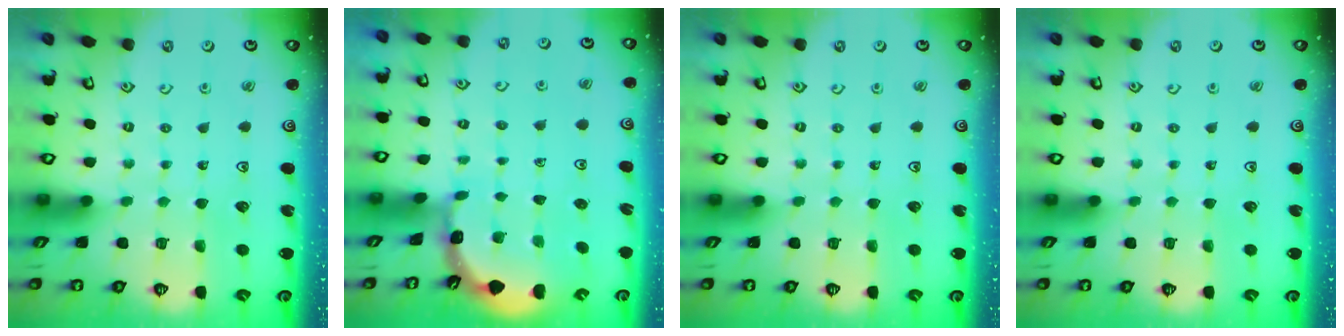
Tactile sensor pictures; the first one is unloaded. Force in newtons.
{"total": 1.8, "press": 1.8, "slide": 0.1}
{"total": 0.0}
{"total": 0.0}